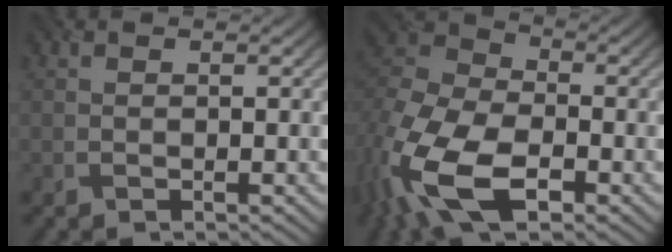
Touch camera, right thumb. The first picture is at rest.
{"total": 16.3, "force": [-7.3, 8.7, 11.7], "torque": [-0.300, -0.033, -0.151]}